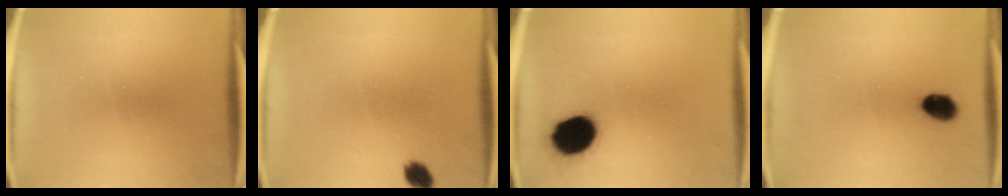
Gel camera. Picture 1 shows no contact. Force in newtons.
{"total": 2.9}
{"total": 13.2}
{"total": 5.1}